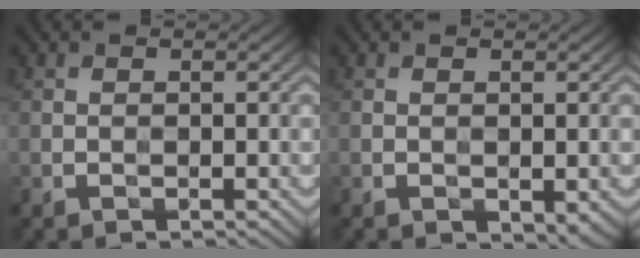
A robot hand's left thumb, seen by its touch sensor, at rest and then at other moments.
{"total": 1.8, "force": [-0.7, 1.0, 1.3], "torque": [-0.024, -0.010, -0.008]}